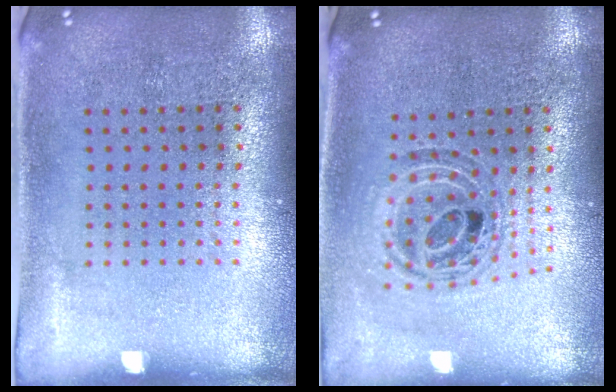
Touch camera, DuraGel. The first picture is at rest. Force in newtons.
{"total": 0.9, "press": 0.9, "slide": 0.2}